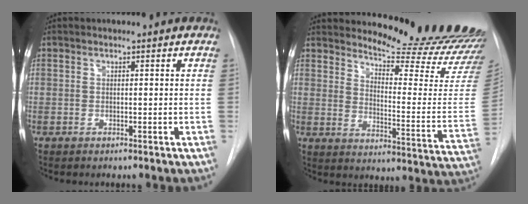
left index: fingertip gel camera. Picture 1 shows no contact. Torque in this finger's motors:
{"motor_torque": [0.95, -1.19, 0.22, 0.01]}